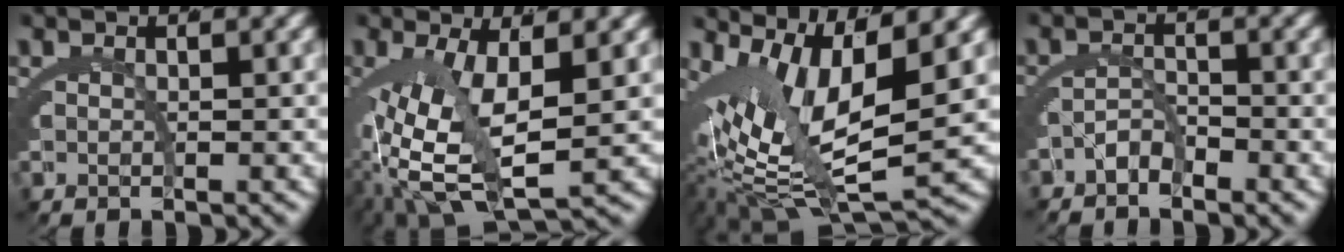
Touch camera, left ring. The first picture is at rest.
{"total": 9.4, "force": [-2.1, 4.9, 7.7], "torque": [-0.164, -0.048, -0.003]}
{"total": 11.7, "force": [-0.4, 6.5, 9.7], "torque": [-0.184, -0.039, 0.015]}
{"total": 1.8, "force": [-1.6, 0.4, 0.8], "torque": [-0.016, -0.010, -0.028]}